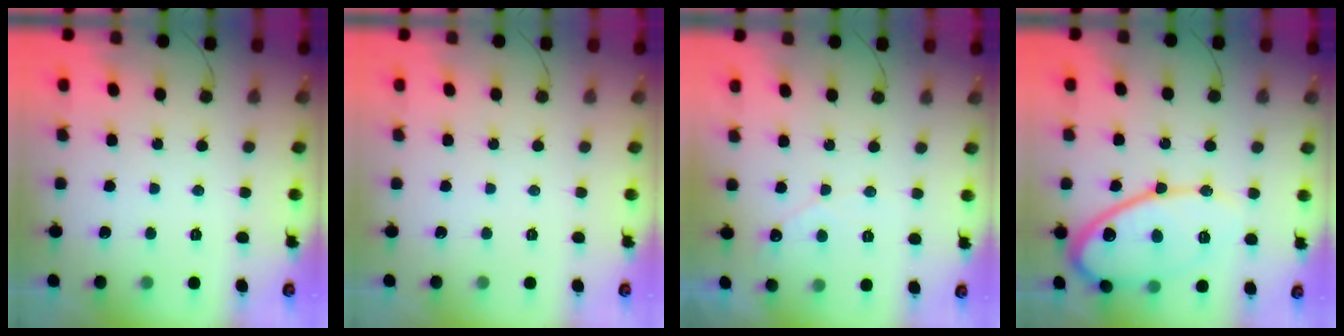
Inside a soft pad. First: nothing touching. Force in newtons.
{"total": 0.0}
{"total": 3.2, "press": 3.2, "slide": 0.1}
{"total": 13.8, "press": 13.7, "slide": 1.3}